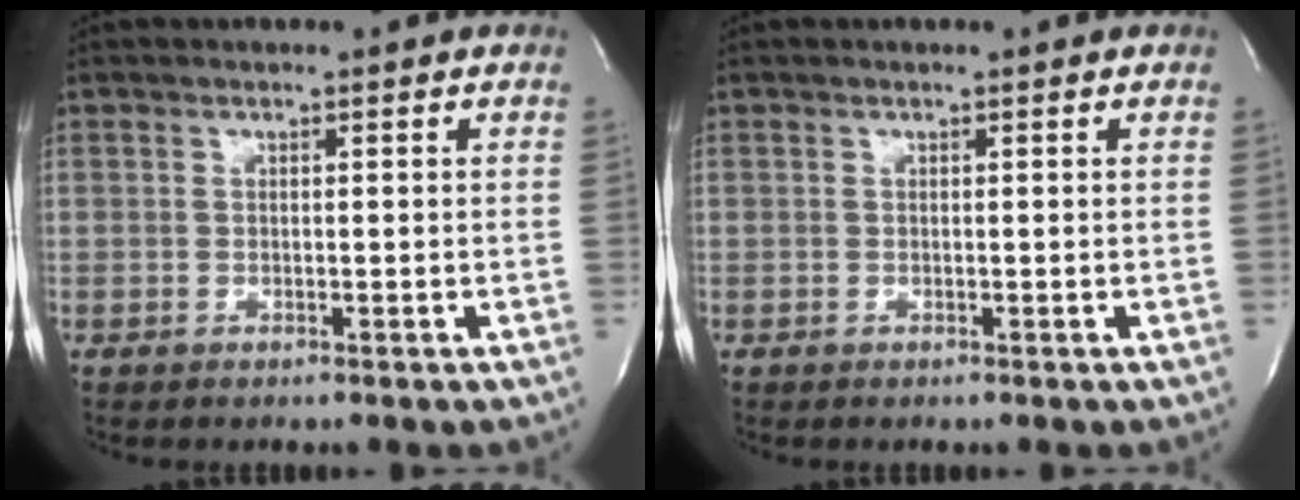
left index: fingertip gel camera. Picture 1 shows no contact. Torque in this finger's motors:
{"motor_torque": [0.07, 0.00, -0.03, -0.01]}